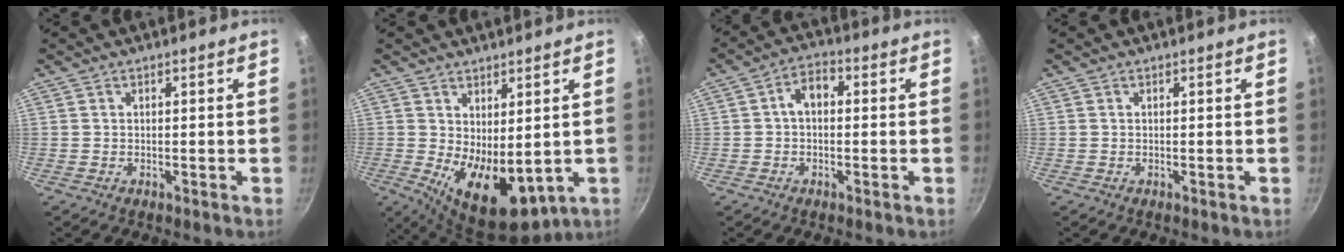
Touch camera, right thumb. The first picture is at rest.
{"total": 11.8, "force": [-0.1, 6.2, 10.1], "torque": [-0.130, -0.026, 0.021]}
{"total": 4.9, "force": [0.2, 3.3, 3.6], "torque": [-0.047, 0.015, -0.007]}
{"total": 0.0}